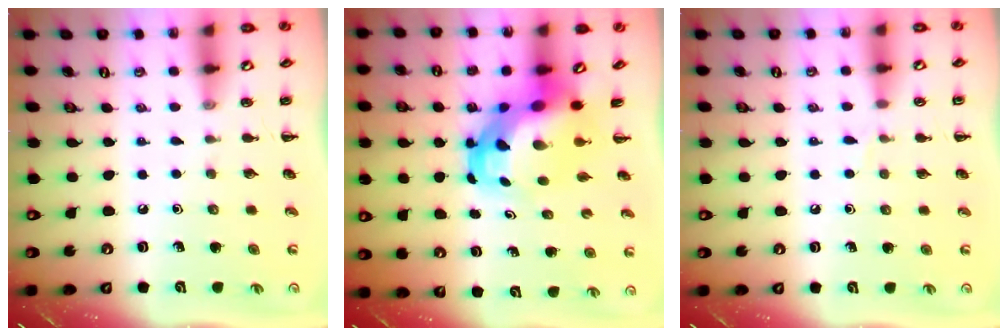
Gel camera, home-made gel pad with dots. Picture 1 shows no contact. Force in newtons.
{"total": 7.0, "press": 6.7, "slide": 2.1}
{"total": 2.7, "press": 2.5, "slide": 1.0}